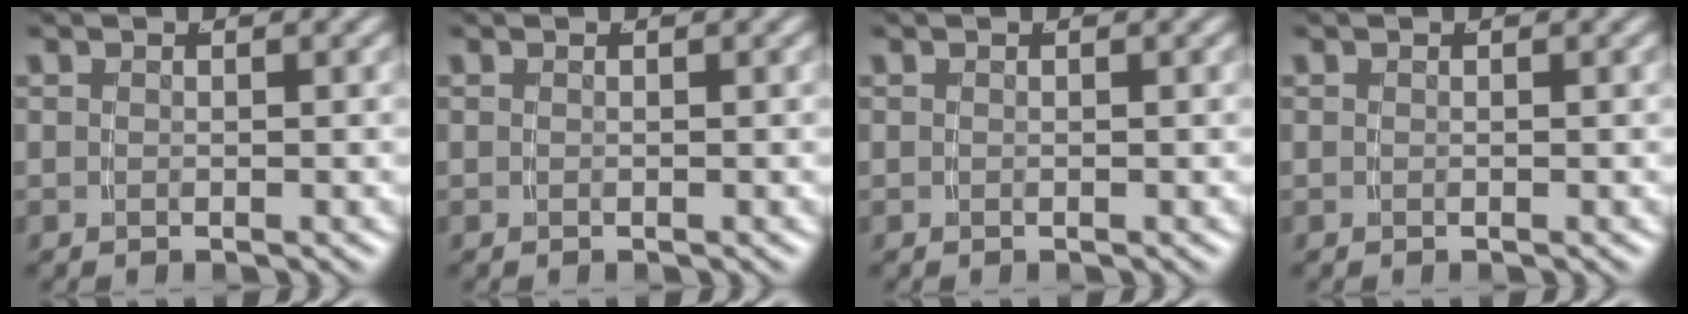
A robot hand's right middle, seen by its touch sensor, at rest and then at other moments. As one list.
[{"total": 0.0}, {"total": 0.0}, {"total": 0.0}]